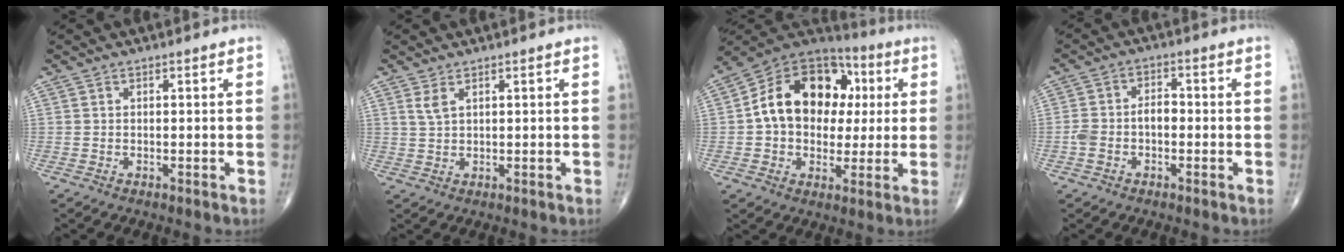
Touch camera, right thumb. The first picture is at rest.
{"total": 2.1, "force": [1.2, 0.8, 1.5], "torque": [-0.034, 0.000, 0.031]}
{"total": 19.1, "force": [2.2, 14.1, 12.7], "torque": [-0.168, 0.029, 0.029]}
{"total": 5.2, "force": [-1.1, 3.3, 3.9], "torque": [-0.082, 0.028, -0.021]}